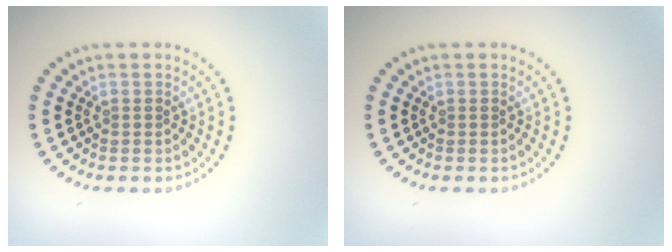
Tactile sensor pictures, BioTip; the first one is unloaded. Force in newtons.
{"total": 0.0}